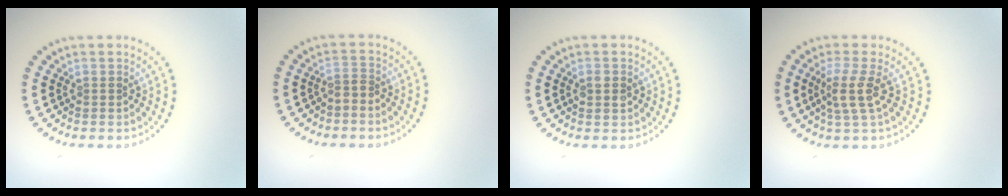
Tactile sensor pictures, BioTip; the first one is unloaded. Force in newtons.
{"total": 1.0, "press": 0.5, "slide": 0.8}
{"total": 1.4, "press": 1.4, "slide": 0.2}
{"total": 2.9, "press": 2.2, "slide": 1.8}